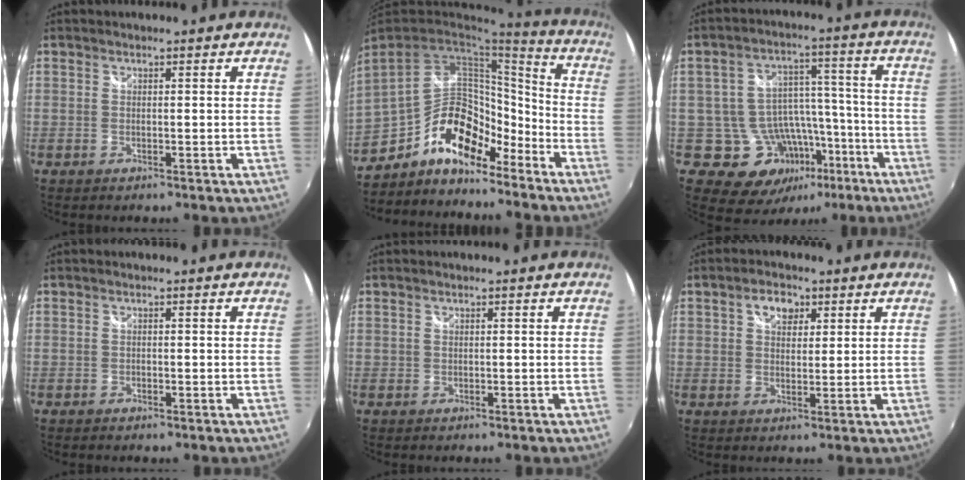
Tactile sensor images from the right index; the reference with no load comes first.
{"total": 18.2, "force": [-11.9, 9.6, 9.9], "torque": [-0.206, 0.024, -0.199]}
{"total": 13.0, "force": [-6.5, 10.1, 4.9], "torque": [-0.089, 0.042, -0.072]}
{"total": 0.5, "force": [-0.4, 0.3, 0.2], "torque": [-0.006, -0.001, -0.008]}
{"total": 0.0}
{"total": 4.7, "force": [2.2, 3.1, 2.8], "torque": [-0.040, 0.013, 0.038]}